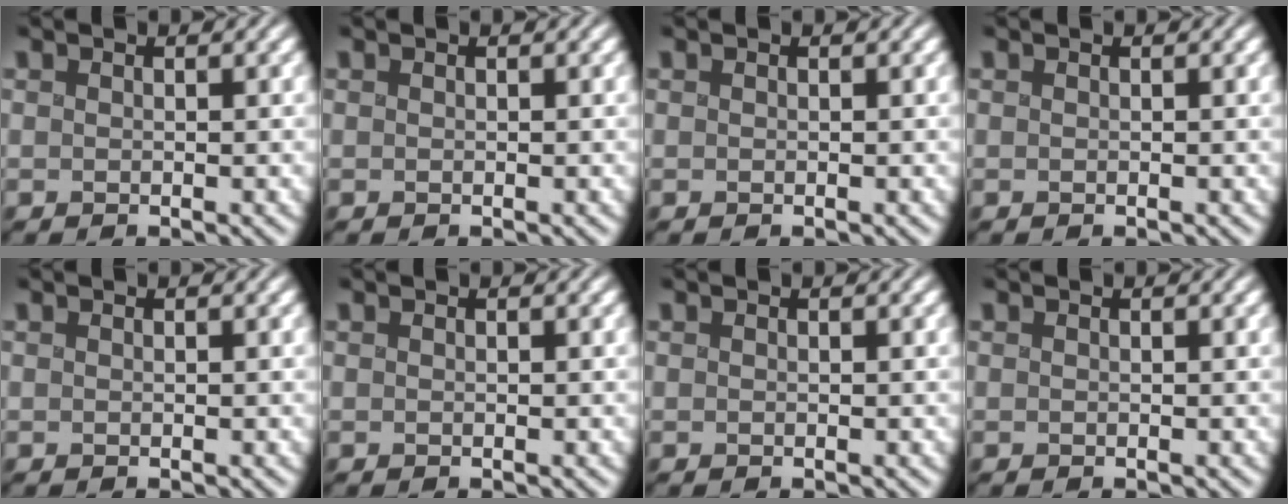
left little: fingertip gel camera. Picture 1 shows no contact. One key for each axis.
{"total": 0.0}
{"total": 0.0}
{"total": 0.0}
{"total": 0.0}
{"total": 0.0}
{"total": 0.0}
{"total": 0.0}